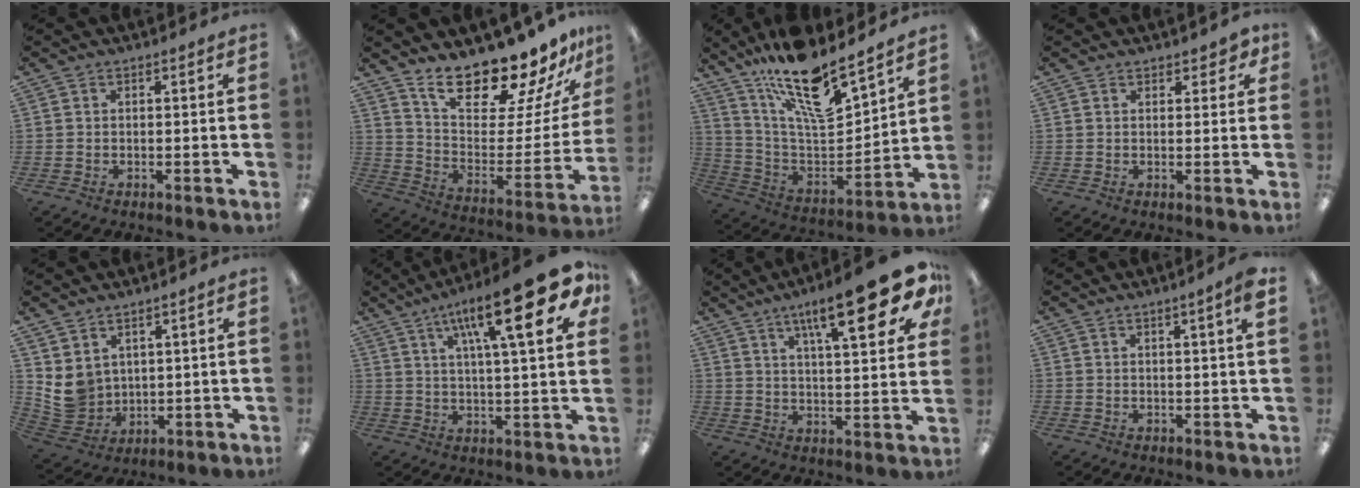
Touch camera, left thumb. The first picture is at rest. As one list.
[{"total": 20.6, "force": [17.9, 5.5, 8.7], "torque": [-0.142, -0.141, 0.306]}, {"total": 18.6, "force": [14.2, 5.0, 10.9], "torque": [-0.191, -0.103, 0.243]}, {"total": 2.7, "force": [2.0, 1.4, 1.1], "torque": [-0.008, -0.003, 0.035]}, {"total": 7.1, "force": [3.4, 6.1, 1.7], "torque": [-0.061, -0.026, 0.072]}, {"total": 21.3, "force": [10.8, 5.0, 17.7], "torque": [-0.274, -0.046, 0.158]}, {"total": 20.4, "force": [11.0, 5.2, 16.4], "torque": [-0.245, -0.045, 0.162]}, {"total": 3.7, "force": [2.1, 0.0, 3.0], "torque": [-0.045, -0.007, 0.031]}]